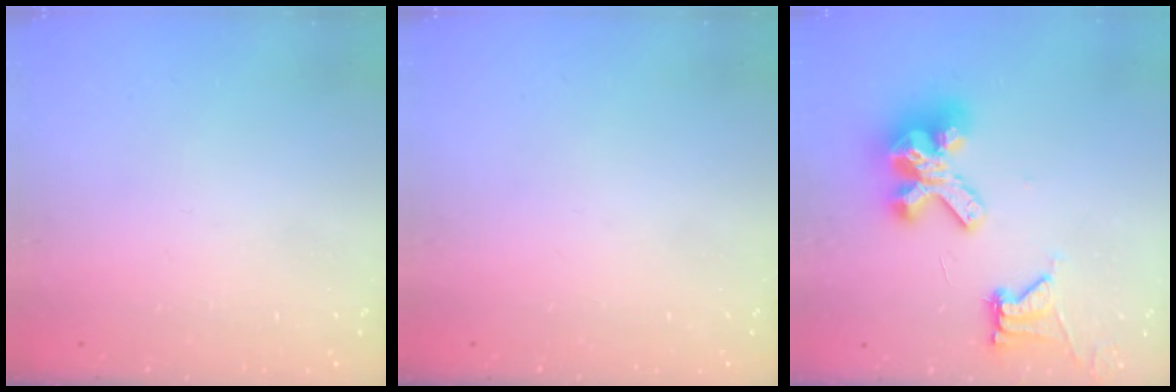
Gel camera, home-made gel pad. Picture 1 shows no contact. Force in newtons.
{"total": 0.0}
{"total": 14.3, "press": 14.2, "slide": 1.7}